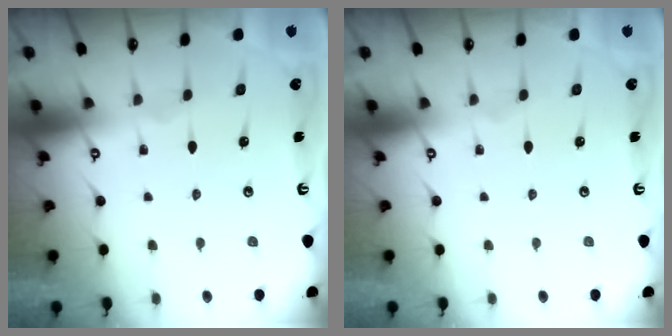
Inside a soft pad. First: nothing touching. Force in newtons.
{"total": 0.0}